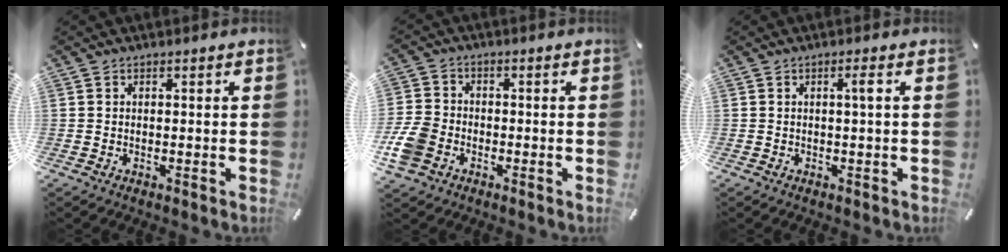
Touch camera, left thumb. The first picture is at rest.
{"total": 9.1, "force": [-3.3, 7.7, 3.7], "torque": [-0.089, 0.026, -0.062]}
{"total": 2.2, "force": [0.3, 0.0, 2.2], "torque": [-0.042, 0.001, 0.002]}